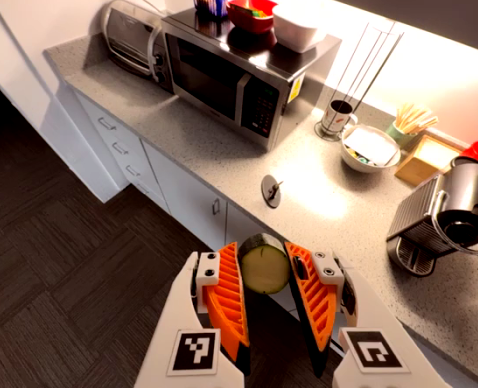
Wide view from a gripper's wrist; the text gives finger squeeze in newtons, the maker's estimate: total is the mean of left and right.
{"total": 9.2, "left": 9.0, "right": 9.3}